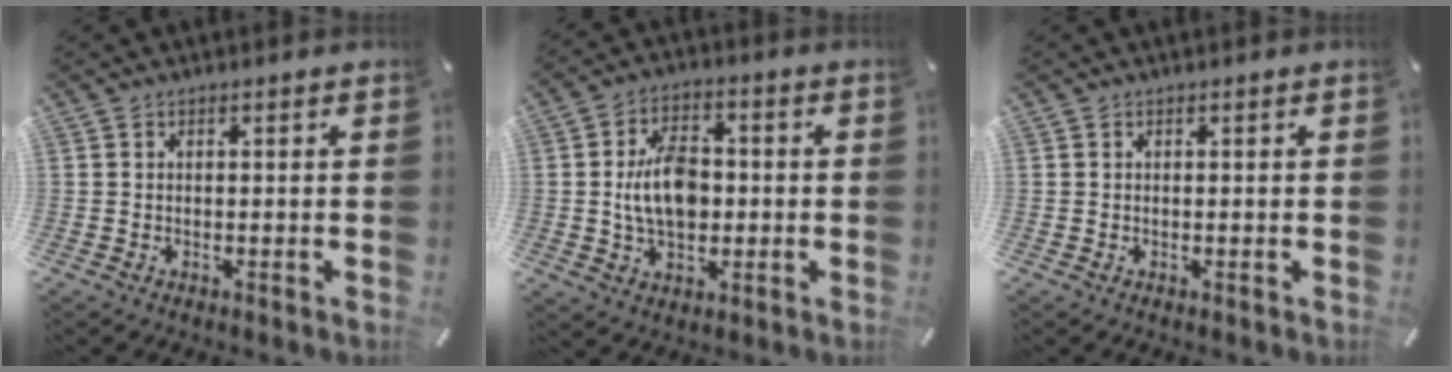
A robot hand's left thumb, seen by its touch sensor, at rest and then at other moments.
{"total": 10.4, "force": [-0.2, 7.2, 7.5], "torque": [-0.146, 0.007, -0.005]}
{"total": 0.0}